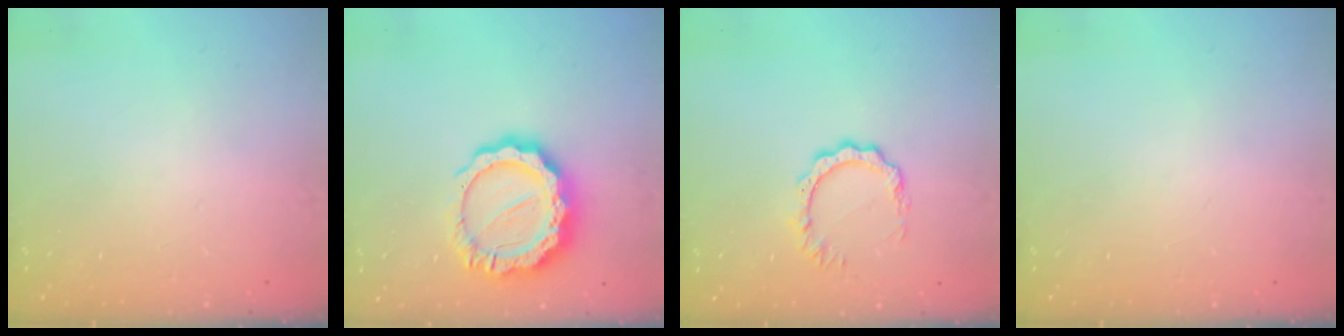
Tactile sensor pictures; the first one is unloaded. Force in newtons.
{"total": 15.1, "press": 15.0, "slide": 1.0}
{"total": 6.1, "press": 6.1, "slide": 0.4}
{"total": 0.0}